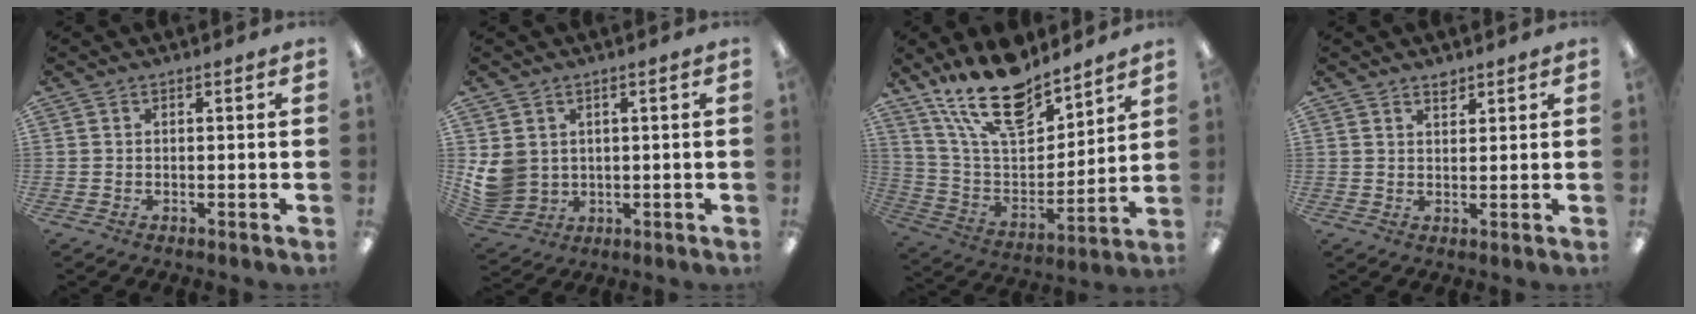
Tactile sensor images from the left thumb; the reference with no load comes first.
{"total": 6.9, "force": [1.7, 6.1, 2.7], "torque": [-0.073, -0.005, 0.037]}
{"total": 19.9, "force": [15.4, 7.8, 9.8], "torque": [-0.192, -0.090, 0.274]}
{"total": 2.3, "force": [2.0, 0.9, 0.5], "torque": [0.004, -0.012, 0.034]}